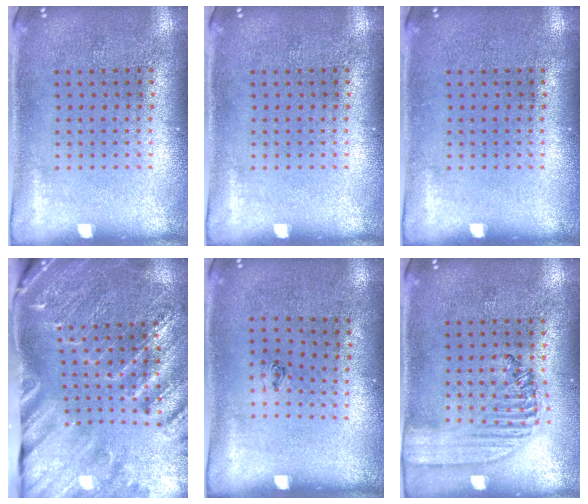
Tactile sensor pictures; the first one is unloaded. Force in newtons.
{"total": 0.0}
{"total": 0.0}
{"total": 2.9, "press": 2.9, "slide": 0.5}
{"total": 0.5, "press": 0.1, "slide": 0.5}
{"total": 1.5, "press": 1.4, "slide": 0.5}